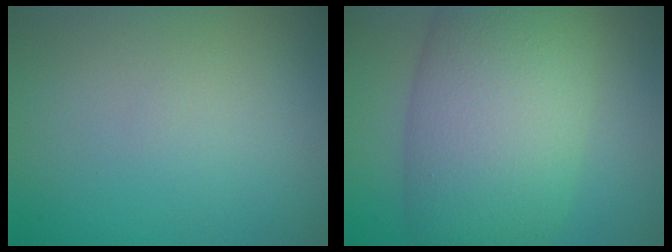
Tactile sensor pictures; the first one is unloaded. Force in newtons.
{"total": 11.8, "press": 11.8, "slide": 0.3}